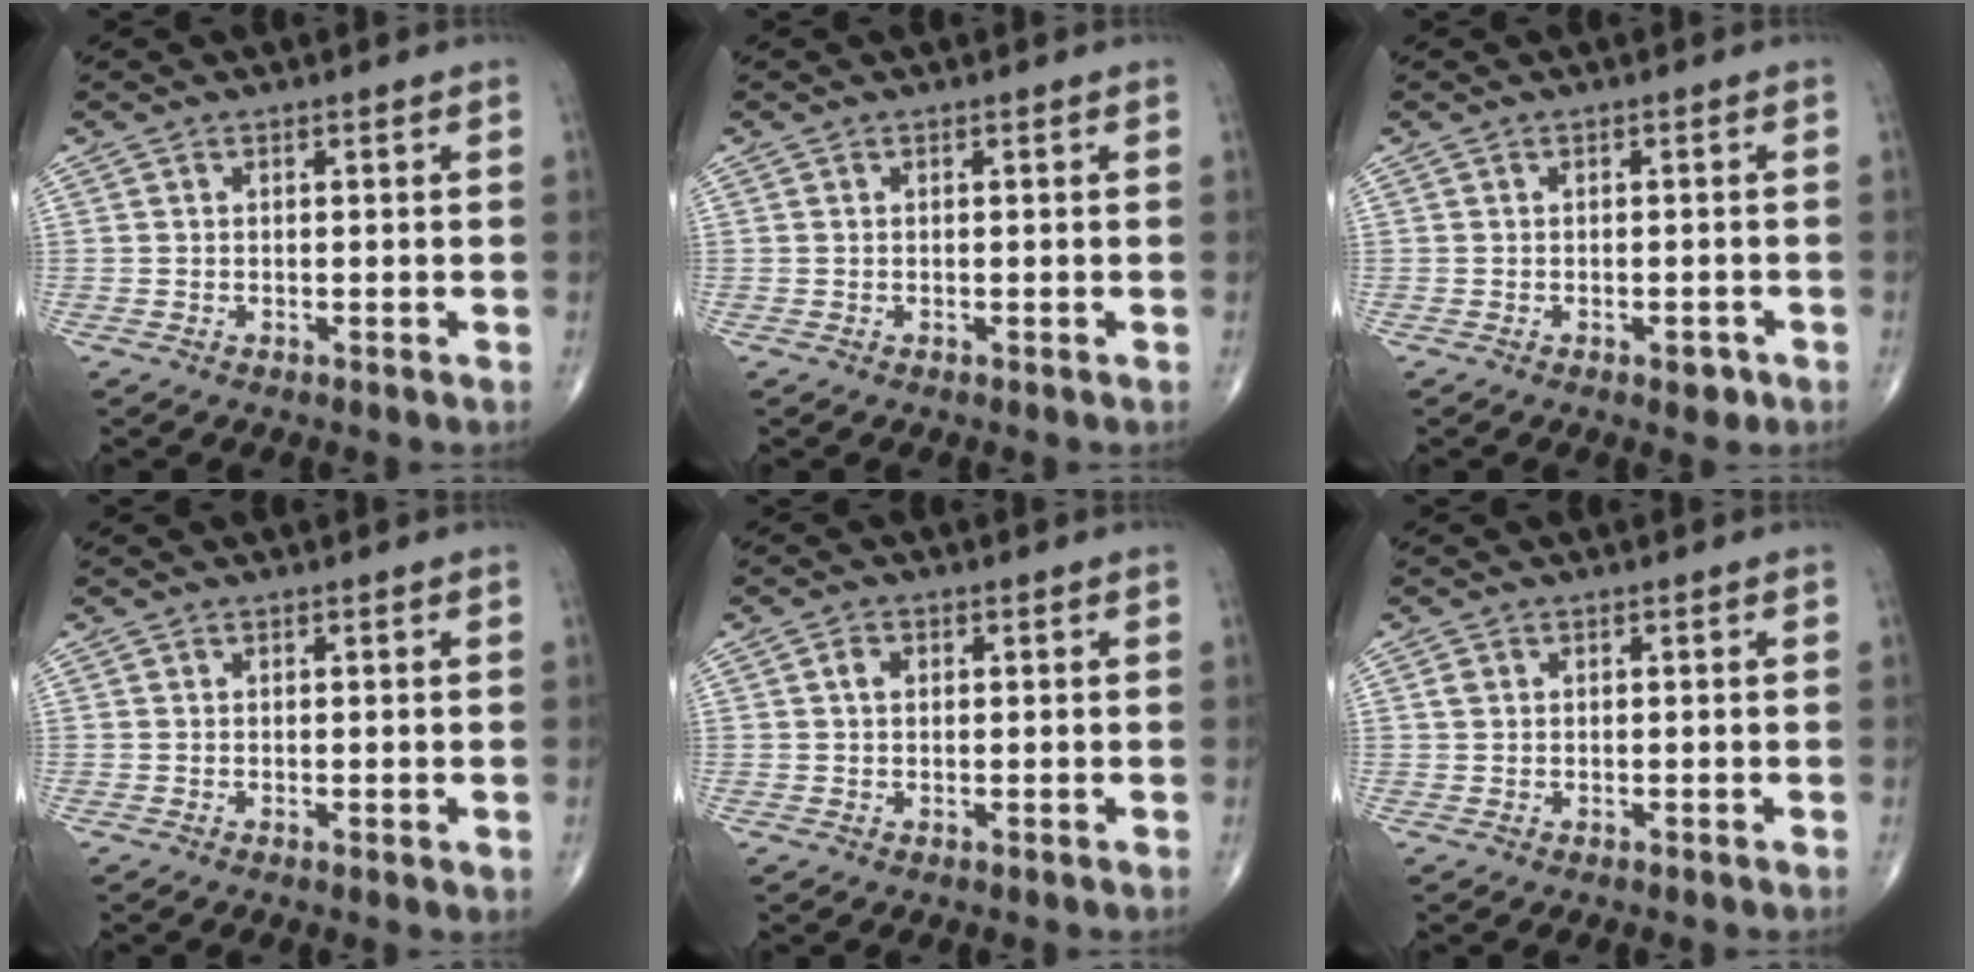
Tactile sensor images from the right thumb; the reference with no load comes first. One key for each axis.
{"total": 0.0}
{"total": 2.2, "fx": -1.2, "fy": 1.1, "fz": 1.5, "tx": -0.010, "ty": 0.004, "tz": -0.013}
{"total": 1.0, "fx": 0.1, "fy": 0.3, "fz": 0.9, "tx": -0.014, "ty": -0.005, "tz": 0.000}
{"total": 1.9, "fx": 0.5, "fy": 1.4, "fz": 1.2, "tx": -0.017, "ty": 0.005, "tz": 0.006}
{"total": 1.1, "fx": 0.3, "fy": 0.9, "fz": 0.5, "tx": -0.008, "ty": 0.004, "tz": 0.006}